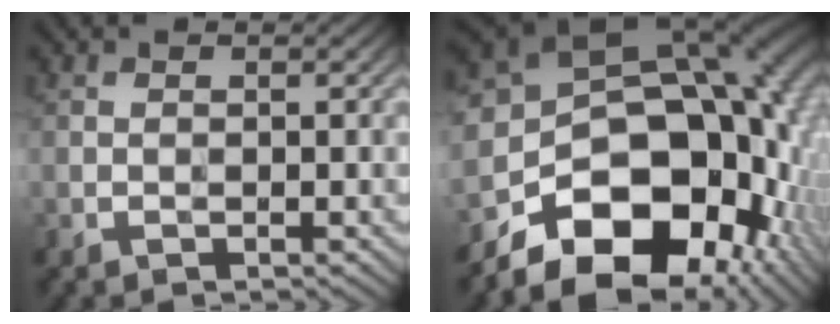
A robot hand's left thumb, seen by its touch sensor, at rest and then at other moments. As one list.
[{"total": 20.2, "force": [-6.4, 13.8, 13.3], "torque": [-0.217, -0.052, -0.070]}]